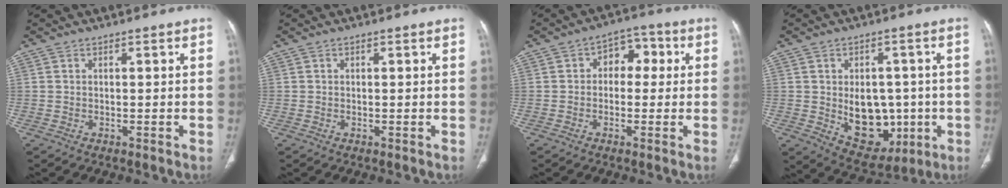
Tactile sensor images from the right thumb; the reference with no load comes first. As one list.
[{"total": 0.0}, {"total": 6.8, "force": [0.9, 4.8, 4.6], "torque": [-0.026, 0.022, 0.003]}, {"total": 13.1, "force": [-1.6, 9.3, 9.1], "torque": [-0.083, 0.003, 0.002]}]